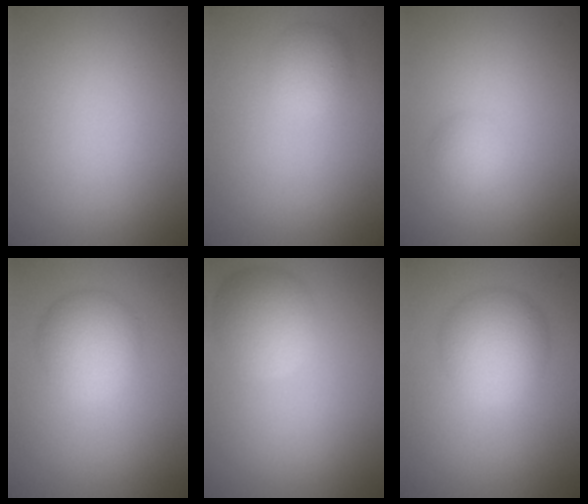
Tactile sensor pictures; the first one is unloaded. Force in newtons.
{"total": 2.0, "press": 2.0, "slide": 0.1}
{"total": 1.5, "press": 1.5, "slide": 0.1}
{"total": 4.3, "press": 4.3, "slide": 0.0}
{"total": 4.1, "press": 4.1, "slide": 0.4}
{"total": 5.1, "press": 5.1, "slide": 0.3}